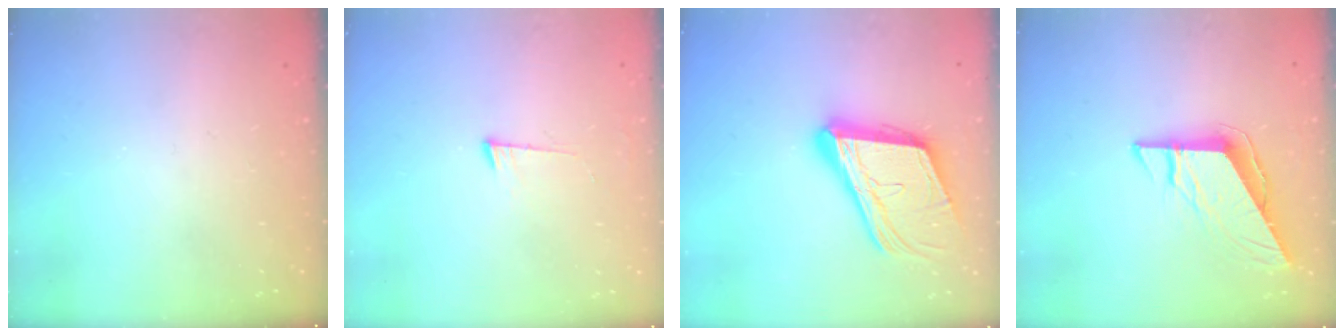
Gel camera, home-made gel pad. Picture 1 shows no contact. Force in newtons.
{"total": 3.9, "press": 3.9, "slide": 0.6}
{"total": 21.3, "press": 20.8, "slide": 4.6}
{"total": 9.0, "press": 9.0, "slide": 0.5}